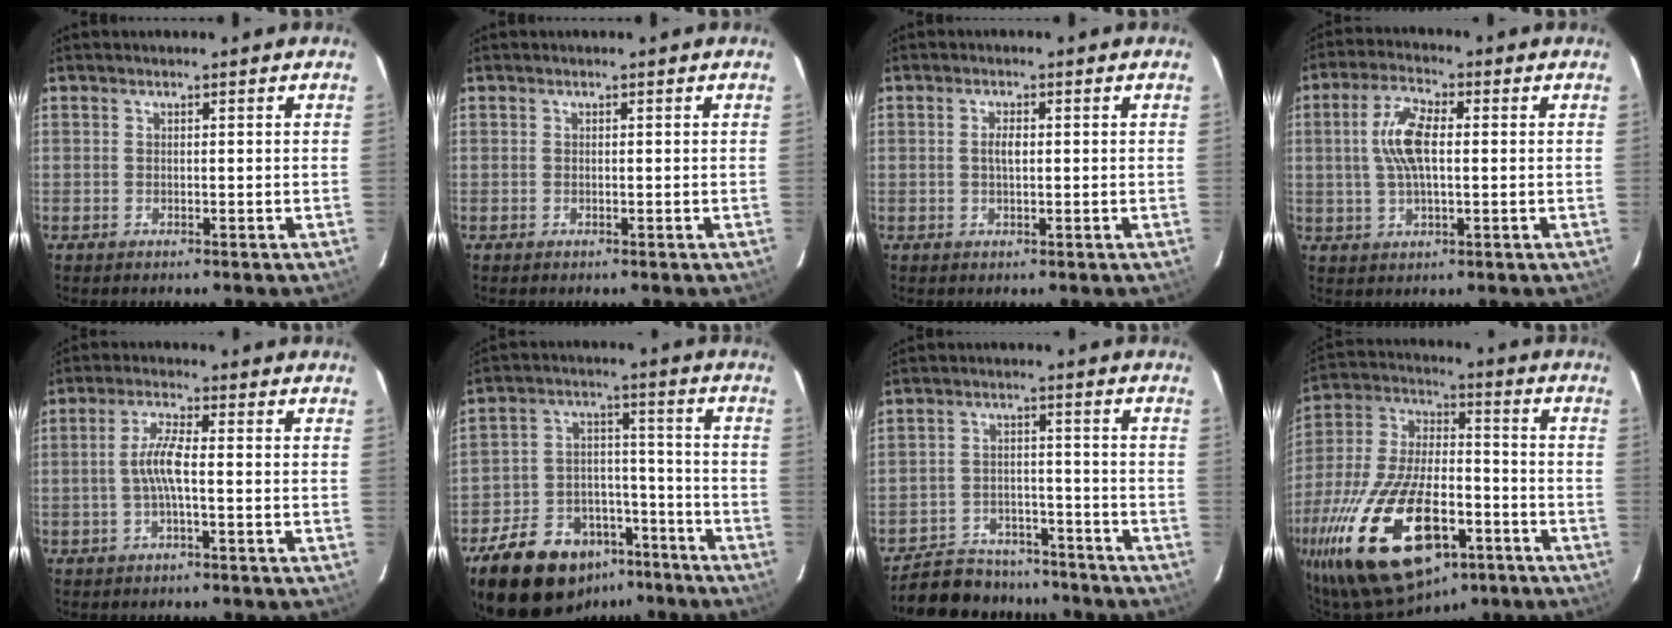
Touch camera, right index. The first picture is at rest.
{"total": 0.0}
{"total": 2.0, "force": [0.1, 0.8, 1.8], "torque": [-0.034, 0.003, 0.001]}
{"total": 8.5, "force": [0.8, 3.5, 7.7], "torque": [-0.152, 0.013, 0.016]}
{"total": 4.9, "force": [-0.9, 0.5, 4.8], "torque": [-0.098, 0.006, -0.018]}
{"total": 19.3, "force": [-13.5, 10.8, 8.4], "torque": [-0.185, 0.034, -0.195]}
{"total": 15.8, "force": [-13.9, 6.1, 4.5], "torque": [-0.117, 0.015, -0.194]}
{"total": 29.6, "force": [-15.6, 13.9, 21.0], "torque": [-0.431, -0.035, -0.253]}